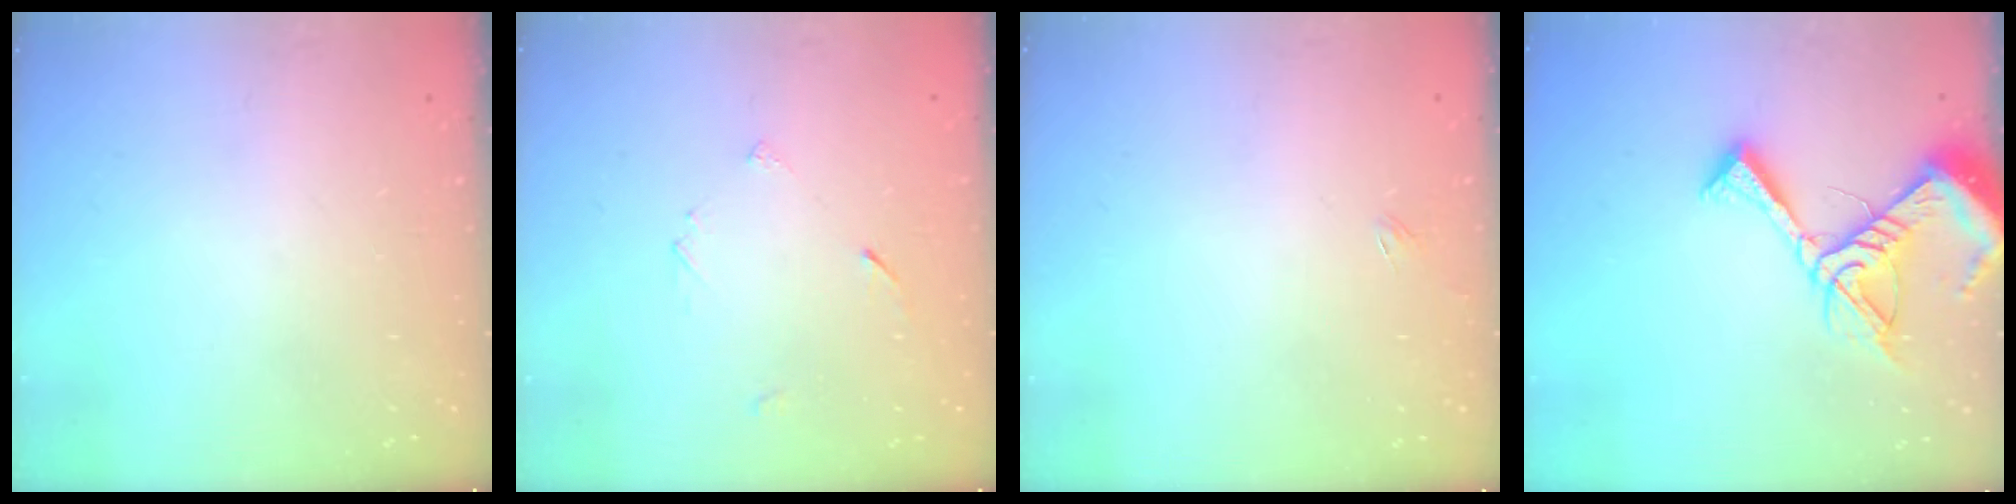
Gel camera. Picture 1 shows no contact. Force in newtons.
{"total": 3.3, "press": 3.3, "slide": 0.4}
{"total": 1.8, "press": 1.7, "slide": 0.3}
{"total": 12.8, "press": 12.7, "slide": 1.5}